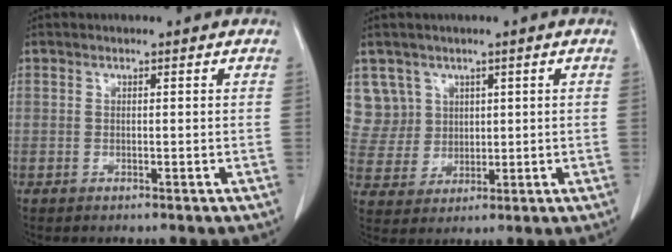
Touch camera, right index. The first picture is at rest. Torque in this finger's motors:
{"motor_torque": [-0.40, 0.47, -0.09, -0.03]}